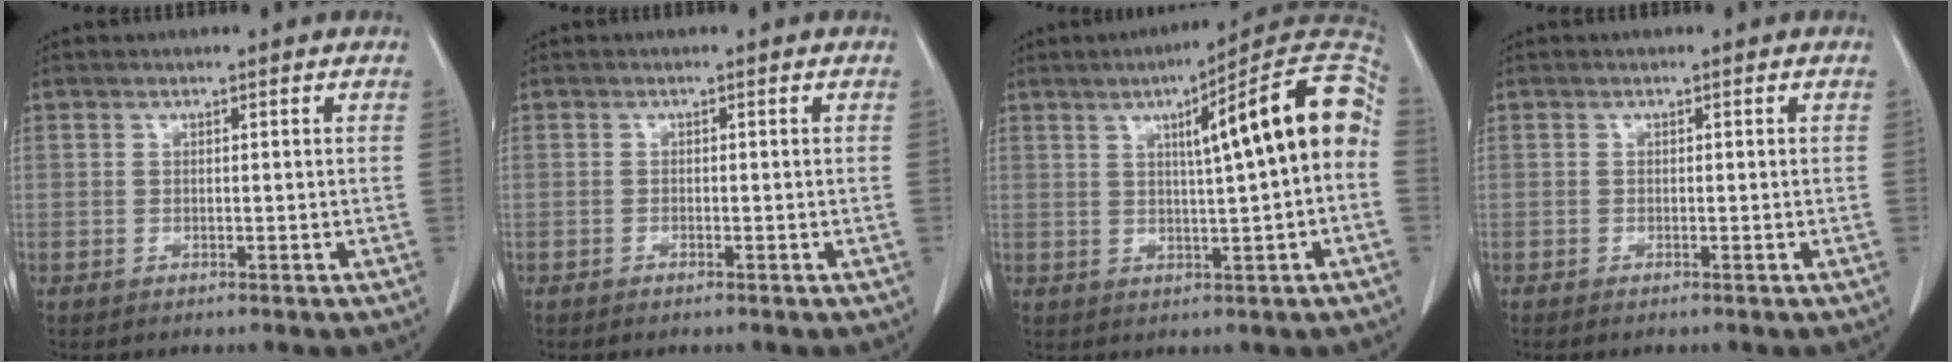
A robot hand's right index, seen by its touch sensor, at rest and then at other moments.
{"total": 0.7, "force": [-0.6, 0.1, 0.4], "torque": [-0.013, -0.002, -0.009]}
{"total": 14.2, "force": [2.0, 0.7, 14.0], "torque": [-0.189, 0.036, 0.022]}
{"total": 0.7, "force": [-0.6, 0.0, 0.4], "torque": [-0.009, -0.002, -0.010]}